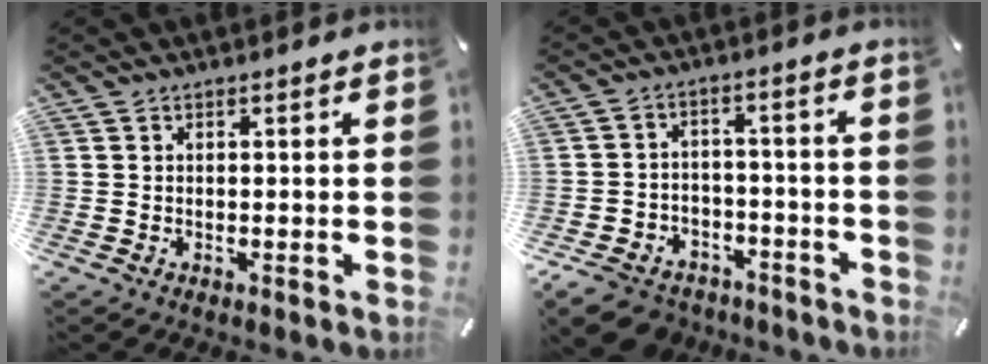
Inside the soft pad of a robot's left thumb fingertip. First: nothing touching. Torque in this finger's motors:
{"motor_torque": [0.59, 1.37, 0.47, 0.57, 0.25]}